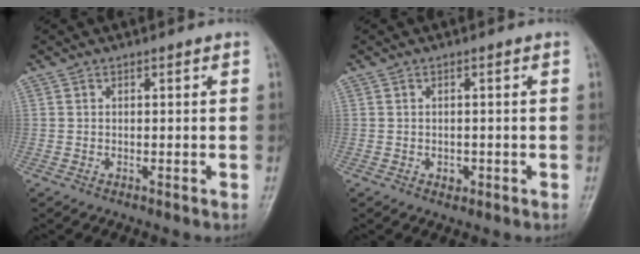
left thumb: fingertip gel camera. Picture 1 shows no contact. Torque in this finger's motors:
{"motor_torque": [-0.03, 0.02, 0.06, 0.02, -0.01]}